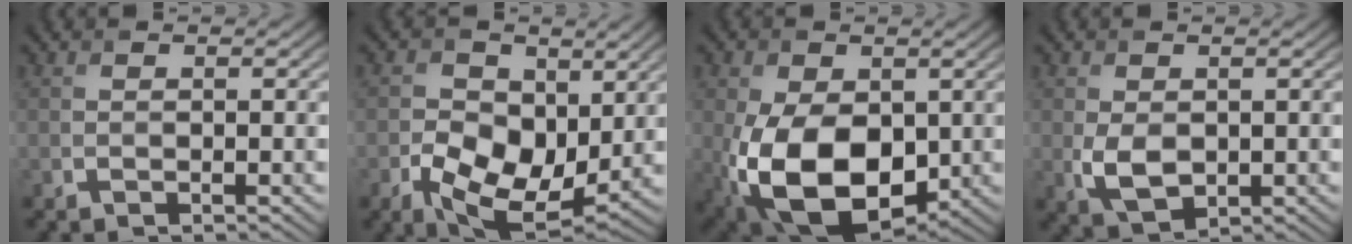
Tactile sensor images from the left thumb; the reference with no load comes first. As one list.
[{"total": 9.7, "force": [-0.5, 6.8, 6.9], "torque": [-0.142, -0.023, -0.009]}, {"total": 14.6, "force": [-2.3, 9.3, 11.0], "torque": [-0.230, -0.035, -0.034]}, {"total": 4.1, "force": [-0.2, 2.7, 3.0], "torque": [-0.071, -0.010, 0.003]}]